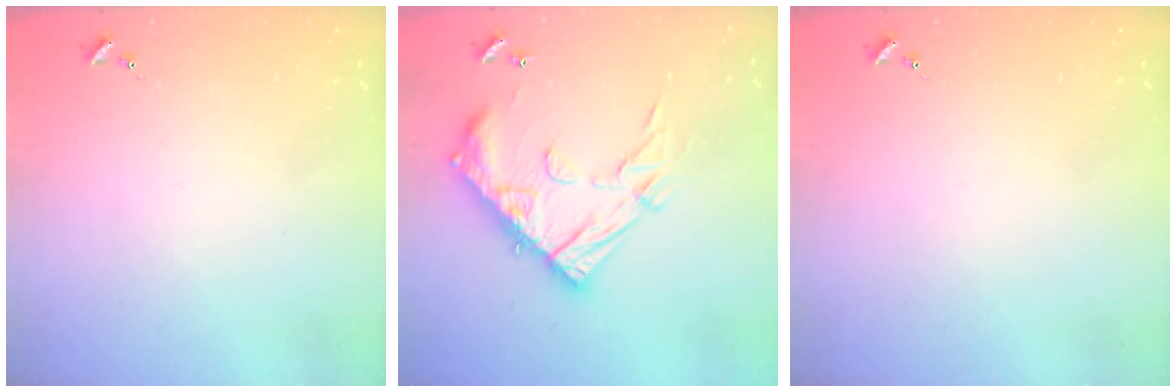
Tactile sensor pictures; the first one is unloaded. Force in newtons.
{"total": 19.3, "press": 19.2, "slide": 1.6}
{"total": 0.0}